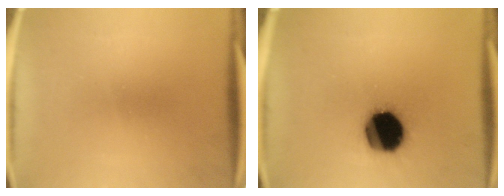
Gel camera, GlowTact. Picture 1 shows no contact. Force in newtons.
{"total": 18.9}